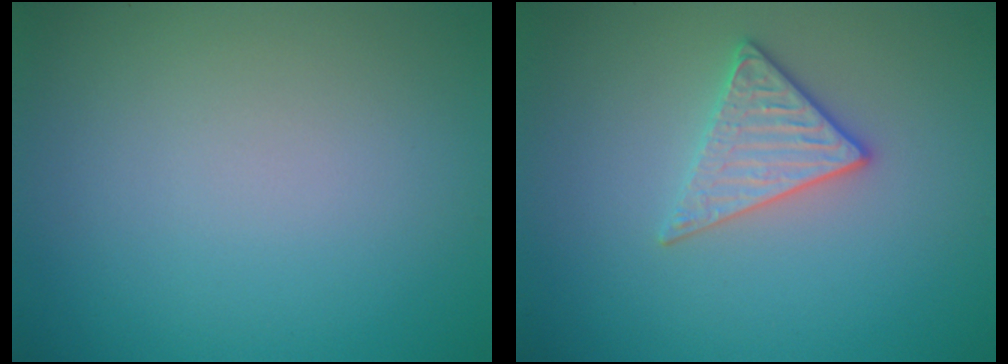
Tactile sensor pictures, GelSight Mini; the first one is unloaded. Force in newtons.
{"total": 2.7, "press": 2.5, "slide": 1.1}